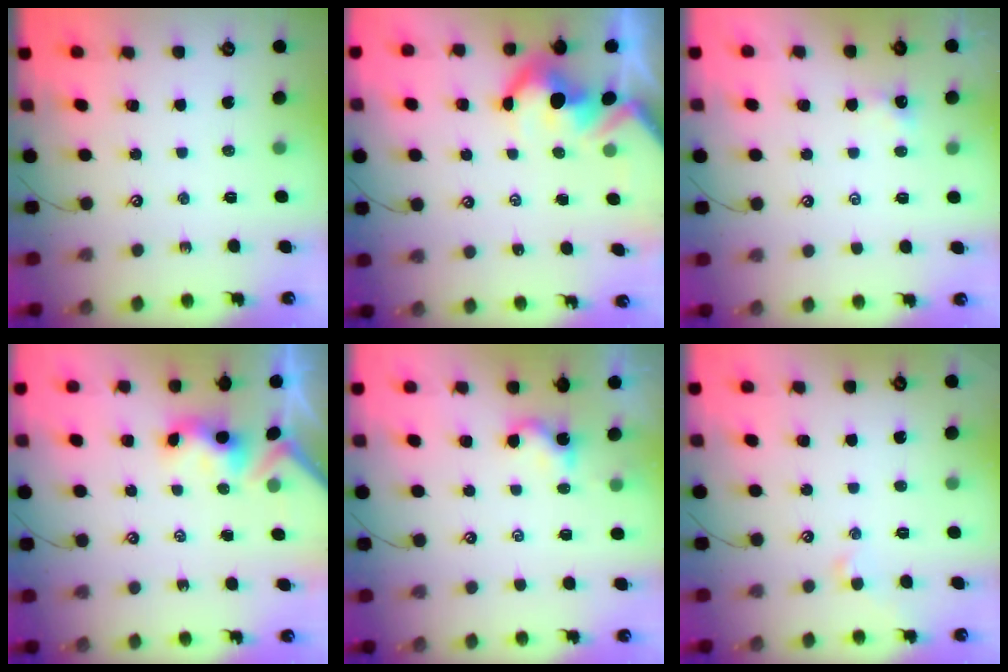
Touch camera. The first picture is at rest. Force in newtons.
{"total": 7.7, "press": 7.6, "slide": 1.1}
{"total": 0.8, "press": 0.7, "slide": 0.3}
{"total": 3.4, "press": 3.4, "slide": 0.3}
{"total": 1.2, "press": 1.1, "slide": 0.1}
{"total": 0.6, "press": 0.3, "slide": 0.5}